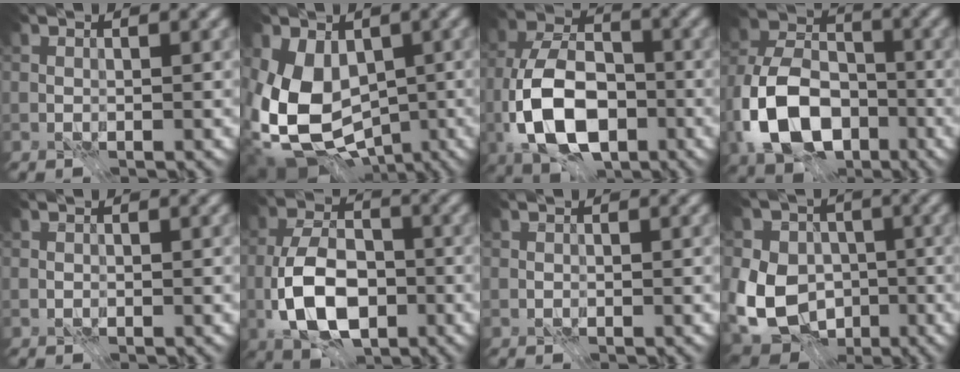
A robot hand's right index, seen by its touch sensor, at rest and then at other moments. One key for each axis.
{"total": 12.6, "fx": -2.4, "fy": 9.0, "fz": 8.4, "tx": -0.154, "ty": -0.023, "tz": -0.042}
{"total": 11.1, "fx": -3.9, "fy": 6.8, "fz": 7.9, "tx": -0.157, "ty": -0.009, "tz": -0.084}
{"total": 11.0, "fx": -4.5, "fy": 7.4, "fz": 6.8, "tx": -0.145, "ty": -0.007, "tz": -0.094}
{"total": 0.0}
{"total": 8.9, "fx": -3.0, "fy": 5.3, "fz": 6.4, "tx": -0.127, "ty": -0.003, "tz": -0.063}
{"total": 0.0}
{"total": 11.7, "fx": -2.0, "fy": 9.7, "fz": 6.2, "tx": -0.114, "ty": -0.001, "tz": -0.061}